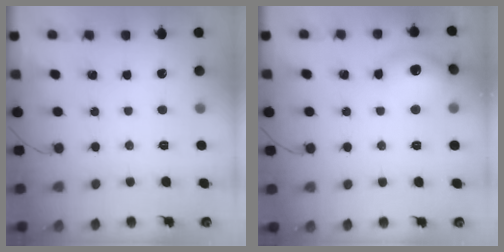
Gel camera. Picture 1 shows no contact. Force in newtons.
{"total": 11.9, "press": 11.9, "slide": 1.2}